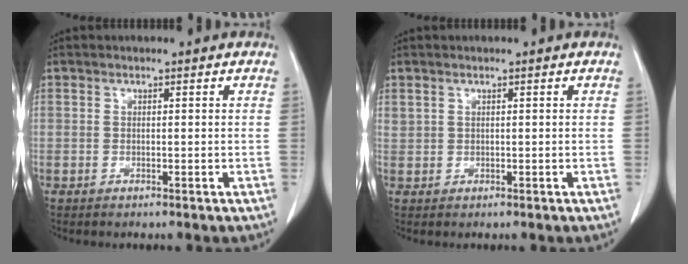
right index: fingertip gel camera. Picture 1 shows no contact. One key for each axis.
{"total": 0.8, "fx": 0.5, "fy": 0.5, "fz": 0.2, "tx": -0.004, "ty": 0.013, "tz": 0.014}